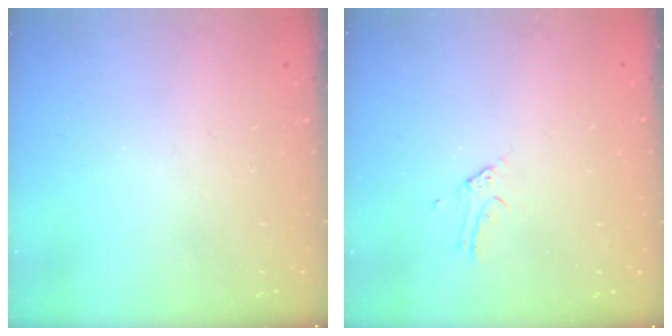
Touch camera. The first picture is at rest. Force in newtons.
{"total": 2.9, "press": 2.9, "slide": 0.3}